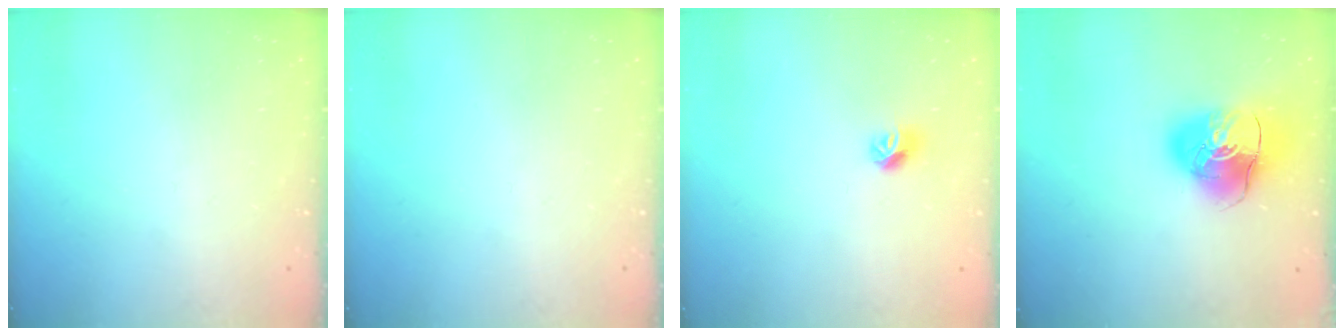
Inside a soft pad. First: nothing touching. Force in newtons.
{"total": 0.0}
{"total": 8.0, "press": 7.9, "slide": 0.6}
{"total": 11.7, "press": 11.5, "slide": 1.8}